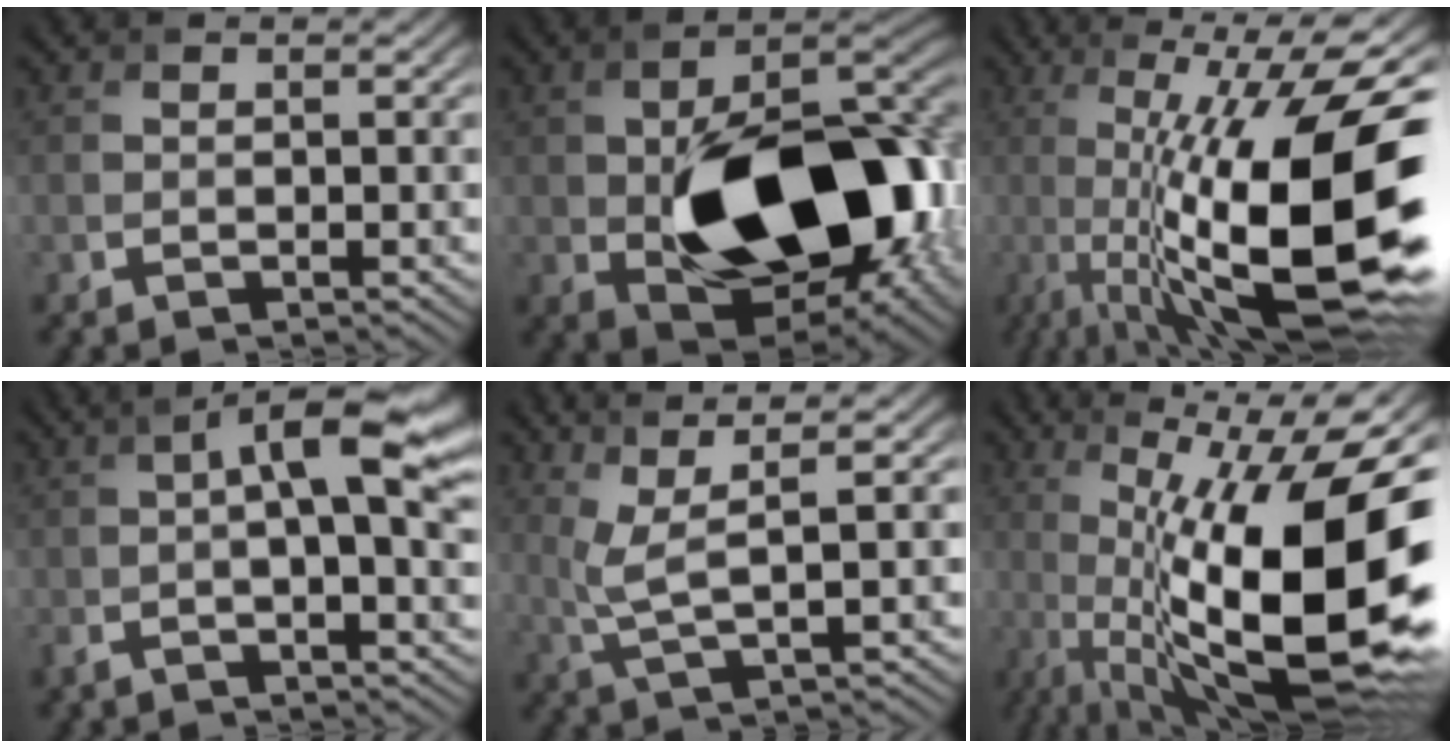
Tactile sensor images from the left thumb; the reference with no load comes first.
{"total": 18.0, "force": [-2.6, 10.7, 14.2], "torque": [-0.222, -0.021, -0.020]}
{"total": 17.9, "force": [-2.3, 5.9, 16.7], "torque": [-0.263, -0.011, -0.031]}
{"total": 10.0, "force": [1.4, 2.8, 9.4], "torque": [-0.161, 0.008, 0.022]}
{"total": 5.2, "force": [2.5, 0.7, 4.5], "torque": [-0.110, 0.011, 0.059]}
{"total": 19.3, "force": [-0.6, 6.4, 18.2], "torque": [-0.274, -0.002, 0.001]}